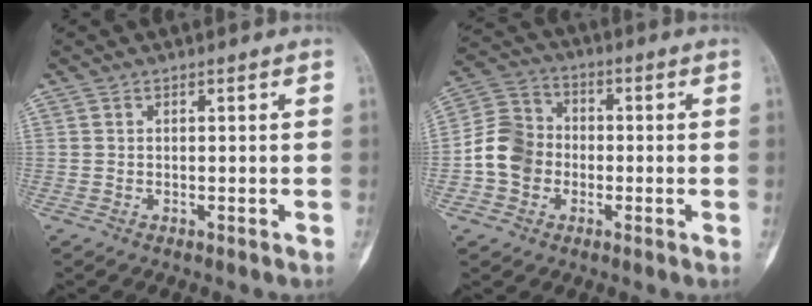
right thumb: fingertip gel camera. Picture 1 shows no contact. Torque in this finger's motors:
{"motor_torque": [0.64, 0.51, 0.56, -0.40, 0.06]}